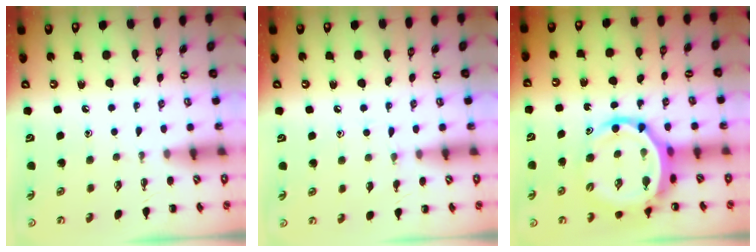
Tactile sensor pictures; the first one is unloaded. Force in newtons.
{"total": 5.5, "press": 5.3, "slide": 1.6}
{"total": 10.0, "press": 9.6, "slide": 3.0}